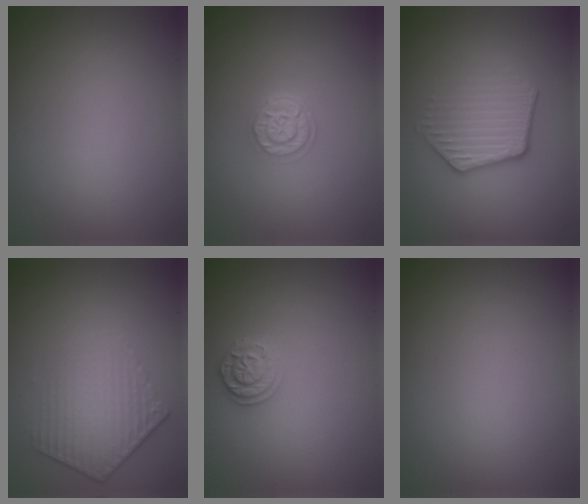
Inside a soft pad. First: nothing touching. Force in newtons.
{"total": 2.8, "press": 2.1, "slide": 1.8}
{"total": 4.1, "press": 3.0, "slide": 2.9}
{"total": 4.4, "press": 3.2, "slide": 3.1}
{"total": 1.9, "press": 1.9, "slide": 0.2}
{"total": 0.0}